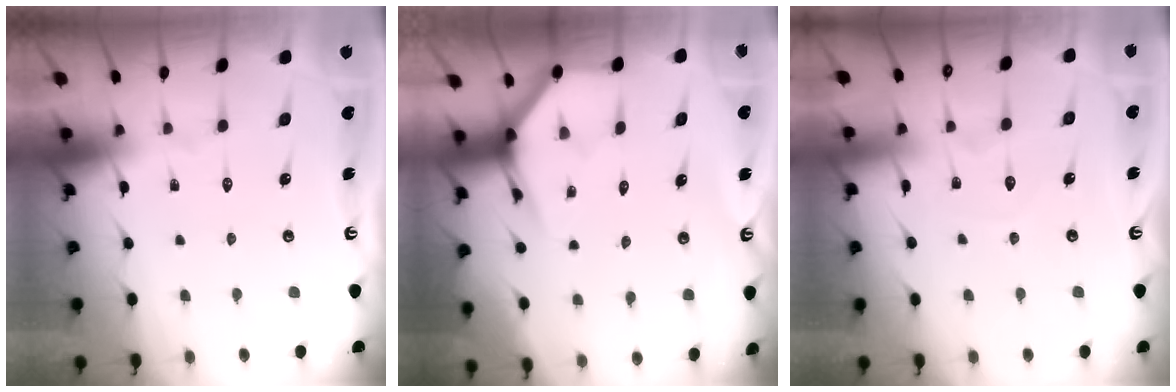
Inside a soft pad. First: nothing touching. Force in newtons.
{"total": 4.0, "press": 4.0, "slide": 0.2}
{"total": 4.8, "press": 4.7, "slide": 0.4}